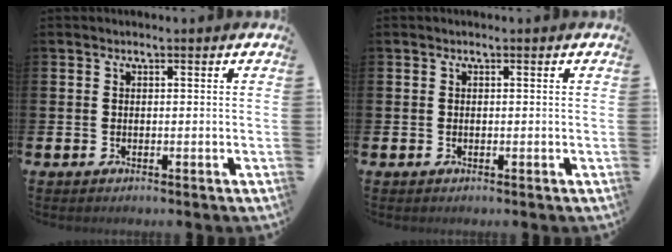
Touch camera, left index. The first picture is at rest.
{"total": 0.0}